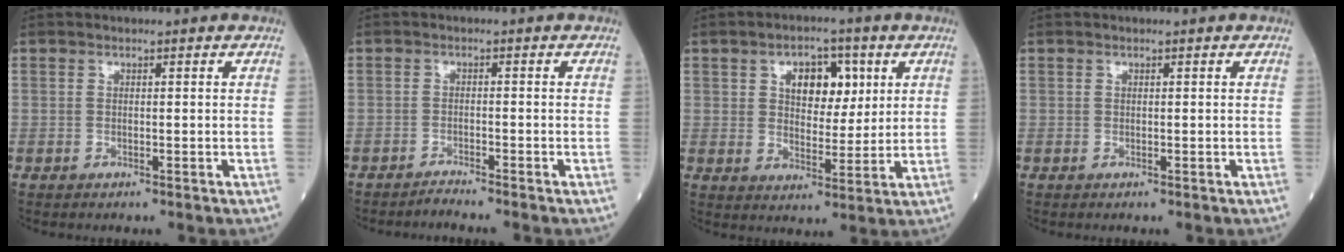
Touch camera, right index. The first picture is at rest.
{"total": 1.7, "force": [-1.6, -0.6, 0.0], "torque": [-0.003, -0.006, -0.029]}
{"total": 7.5, "force": [2.8, 4.2, 5.6], "torque": [-0.084, 0.013, 0.049]}
{"total": 0.0}